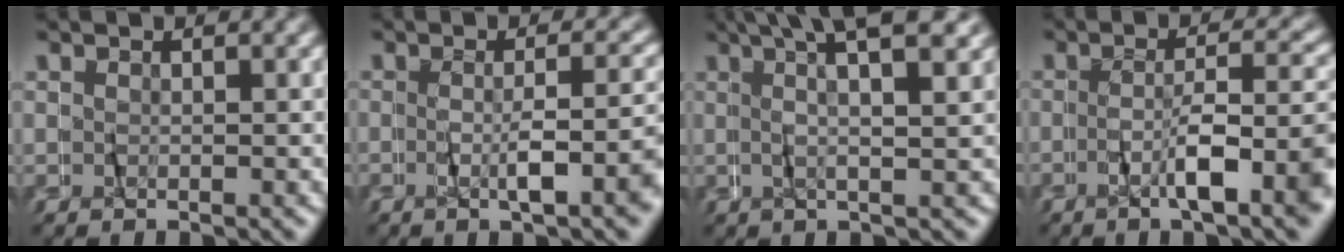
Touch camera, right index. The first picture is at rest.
{"total": 3.9, "force": [-1.8, -0.1, 3.4], "torque": [-0.056, 0.002, -0.029]}
{"total": 5.8, "force": [3.4, 0.4, 4.7], "torque": [-0.078, 0.023, 0.046]}
{"total": 5.8, "force": [-2.2, 0.8, 5.3], "torque": [-0.081, -0.002, -0.036]}